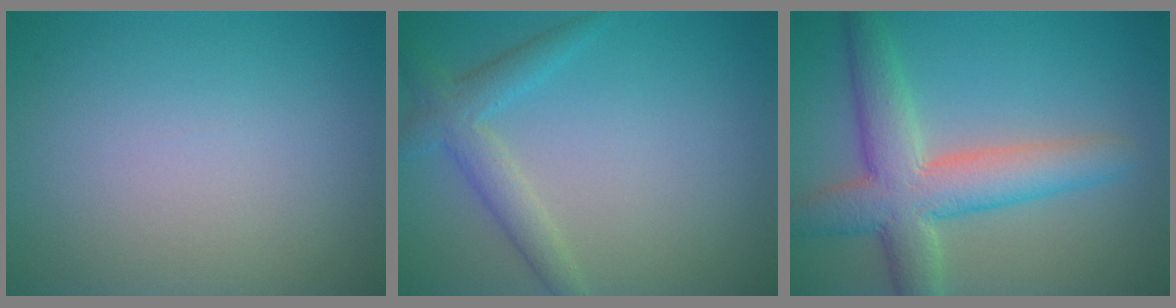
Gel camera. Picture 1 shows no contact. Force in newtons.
{"total": 3.0, "press": 3.0, "slide": 0.3}
{"total": 7.0, "press": 7.0, "slide": 0.4}